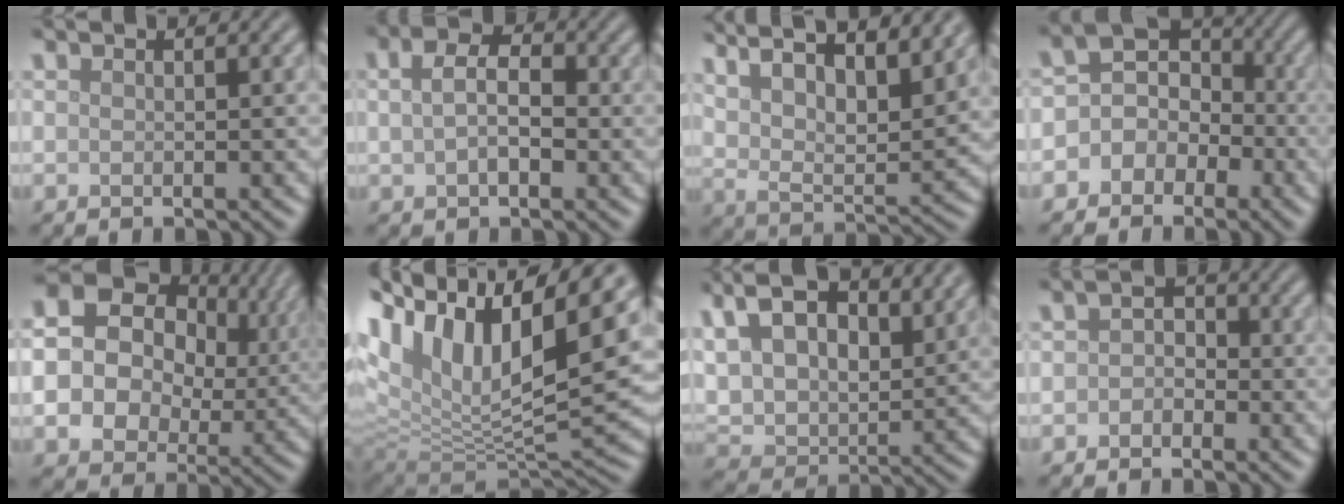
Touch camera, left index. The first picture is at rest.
{"total": 3.8, "force": [0.3, 2.4, 3.0], "torque": [-0.059, 0.006, 0.001]}
{"total": 13.5, "force": [8.5, 4.7, 9.4], "torque": [-0.155, 0.026, 0.110]}
{"total": 4.9, "force": [-1.1, 4.4, 1.8], "torque": [-0.004, 0.020, -0.044]}
{"total": 14.9, "force": [3.6, 12.2, 7.6], "torque": [-0.187, 0.021, 0.068]}
{"total": 15.5, "force": [7.1, 7.3, 11.6], "torque": [-0.231, 0.025, 0.126]}
{"total": 13.0, "force": [6.3, 7.3, 8.7], "torque": [-0.183, 0.019, 0.106]}
{"total": 1.8, "force": [-0.7, 1.4, 0.9], "torque": [-0.013, 0.005, -0.019]}